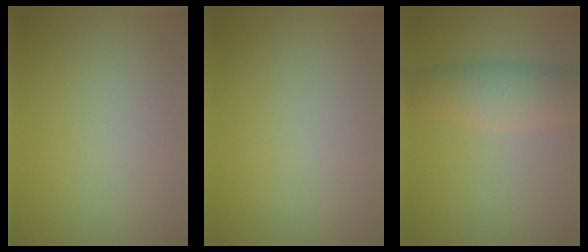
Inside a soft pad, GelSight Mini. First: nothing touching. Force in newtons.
{"total": 0.0}
{"total": 4.3, "press": 4.3, "slide": 0.1}